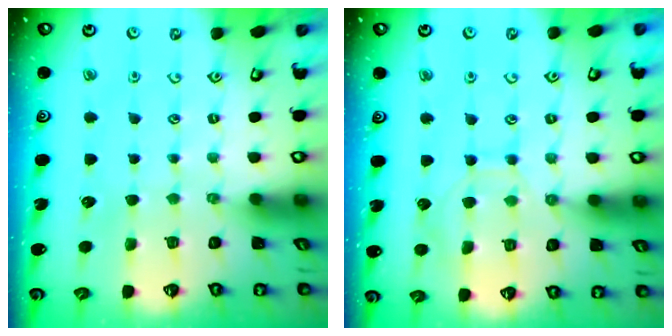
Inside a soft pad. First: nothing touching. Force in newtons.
{"total": 7.9, "press": 7.8, "slide": 0.8}